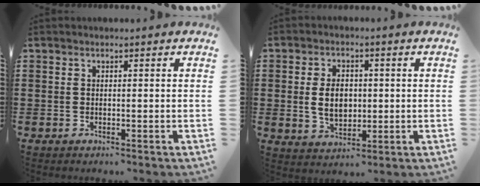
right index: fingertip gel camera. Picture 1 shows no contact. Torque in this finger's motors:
{"motor_torque": [2.14, 0.00, 0.77, 0.18]}